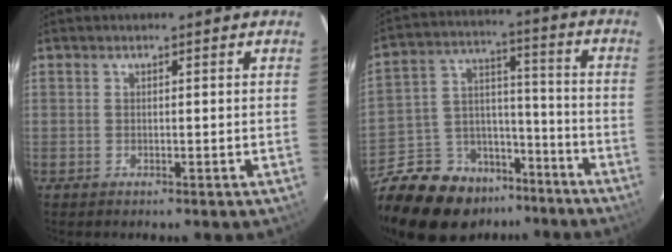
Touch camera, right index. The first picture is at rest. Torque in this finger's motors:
{"motor_torque": [-0.03, -1.16, -0.13, -0.12]}